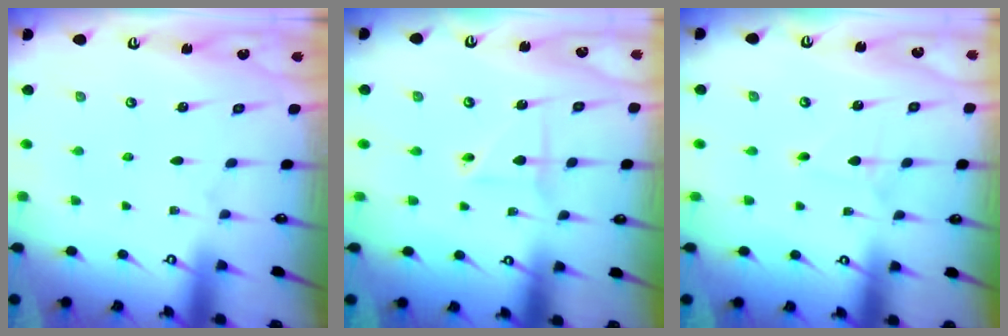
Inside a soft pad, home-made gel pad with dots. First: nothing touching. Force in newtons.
{"total": 2.1, "press": 2.0, "slide": 0.5}
{"total": 0.7, "press": 0.7, "slide": 0.0}